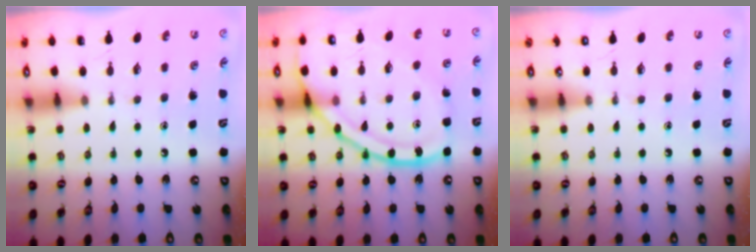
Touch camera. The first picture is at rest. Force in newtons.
{"total": 17.4, "press": 17.3, "slide": 1.6}
{"total": 0.0}